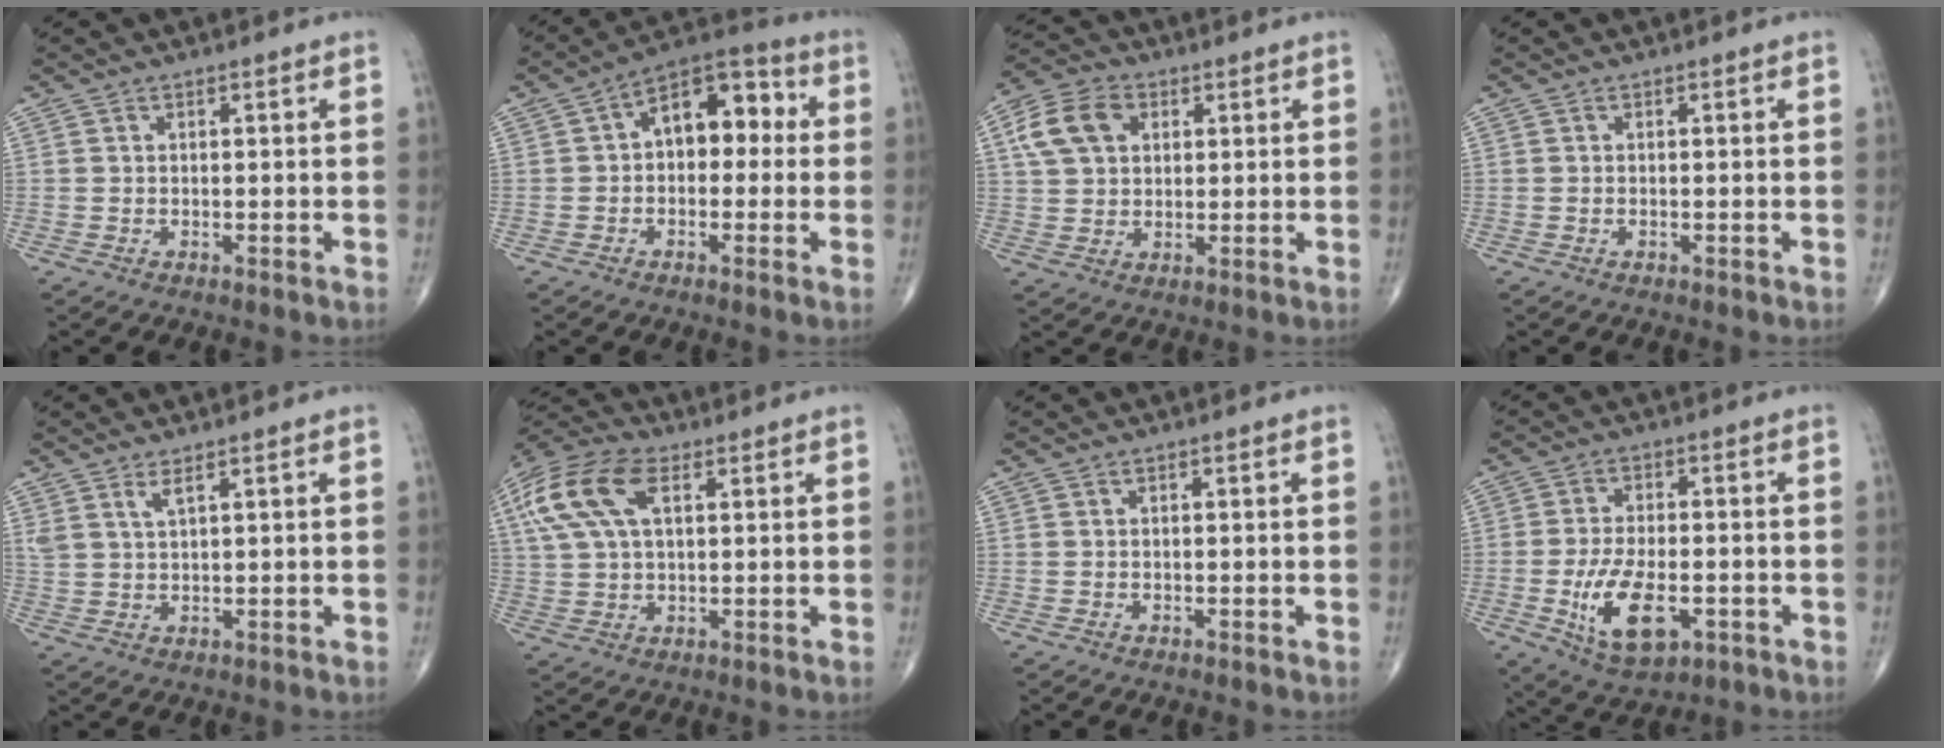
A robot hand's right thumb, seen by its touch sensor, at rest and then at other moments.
{"total": 11.1, "force": [1.1, 6.8, 8.6], "torque": [-0.092, 0.038, 0.001]}
{"total": 9.9, "force": [3.2, 7.0, 6.2], "torque": [-0.106, 0.008, 0.054]}
{"total": 0.0}
{"total": 2.7, "force": [1.8, 0.6, 2.0], "torque": [-0.042, -0.011, 0.042]}
{"total": 14.4, "force": [5.0, 7.5, 11.2], "torque": [-0.240, 0.017, 0.090]}
{"total": 0.0}
{"total": 11.6, "force": [-3.4, 5.8, 9.5], "torque": [-0.168, 0.000, -0.049]}